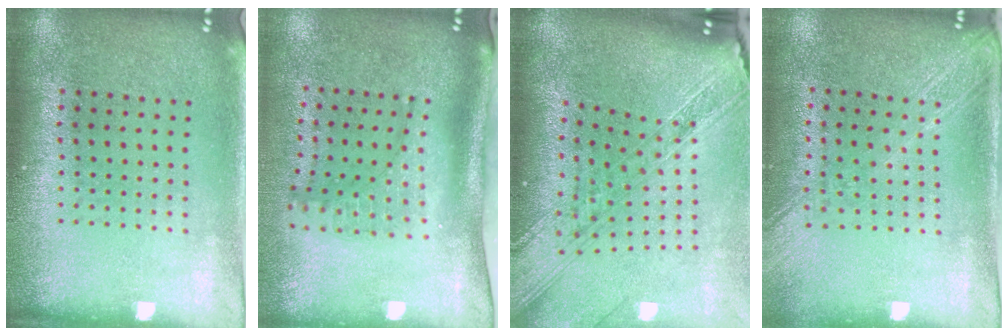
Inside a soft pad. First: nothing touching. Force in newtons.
{"total": 1.8, "press": 1.4, "slide": 1.1}
{"total": 2.7, "press": 2.1, "slide": 1.6}
{"total": 2.0, "press": 1.7, "slide": 1.1}